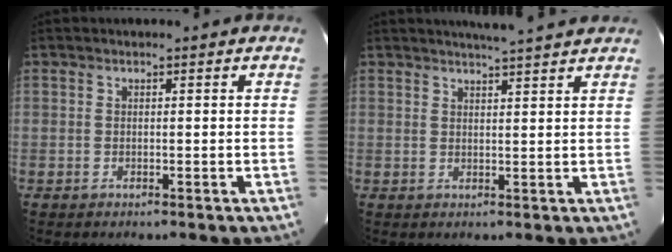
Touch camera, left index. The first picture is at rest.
{"total": 7.0, "force": [6.4, -0.2, 2.9], "torque": [-0.048, 0.016, 0.081]}